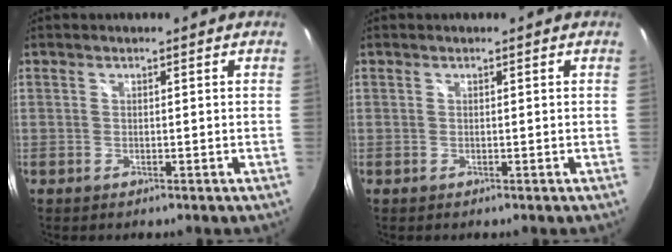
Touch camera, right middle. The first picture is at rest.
{"total": 0.0}